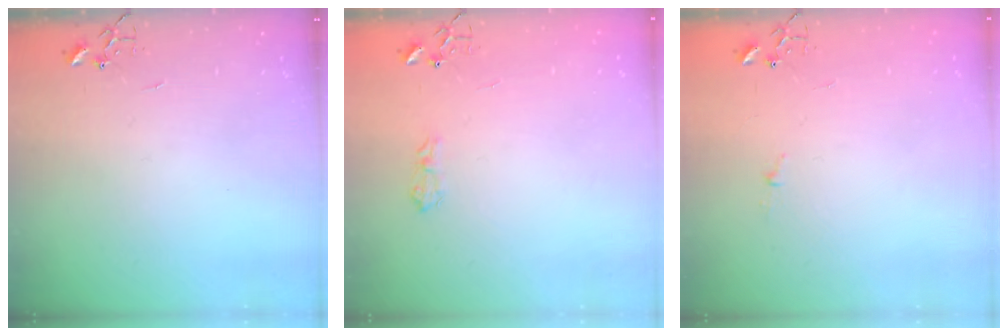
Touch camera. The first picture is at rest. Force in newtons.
{"total": 7.0, "press": 6.9, "slide": 0.9}
{"total": 3.1, "press": 3.1, "slide": 0.4}